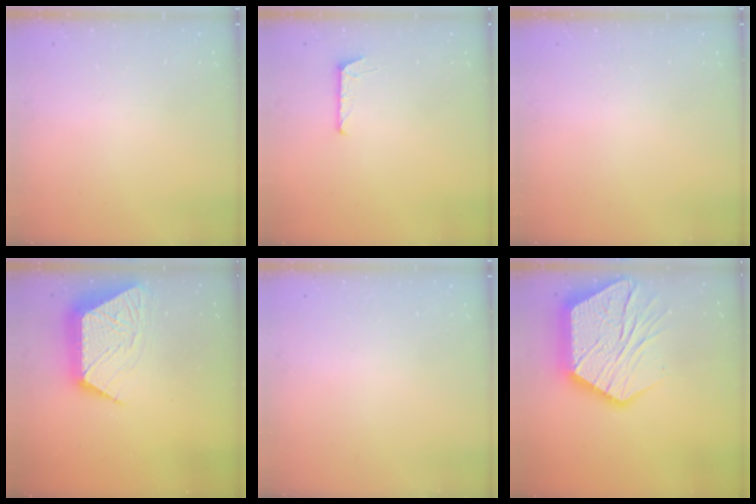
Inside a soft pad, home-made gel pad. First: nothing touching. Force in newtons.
{"total": 5.1, "press": 5.1, "slide": 0.5}
{"total": 0.0}
{"total": 13.7, "press": 13.7, "slide": 1.1}
{"total": 0.0}
{"total": 27.1, "press": 27.0, "slide": 2.2}